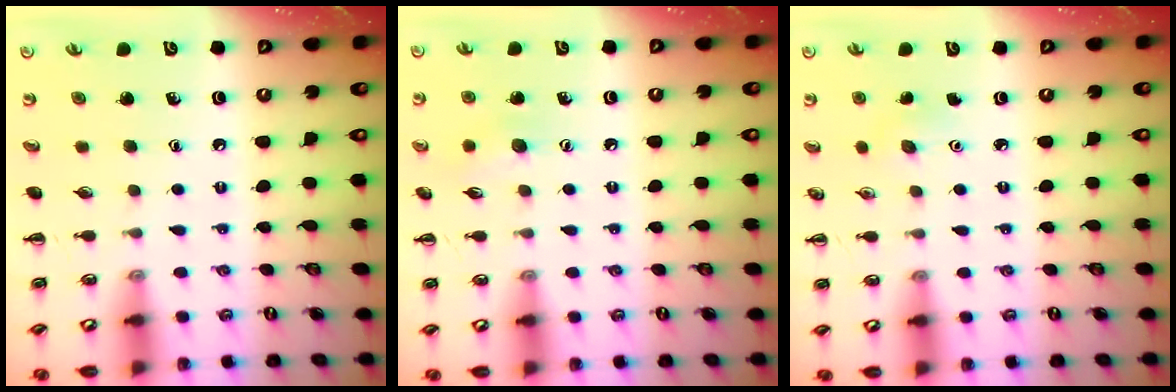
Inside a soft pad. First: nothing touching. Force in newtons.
{"total": 6.2, "press": 6.0, "slide": 1.3}
{"total": 2.8, "press": 2.8, "slide": 0.7}